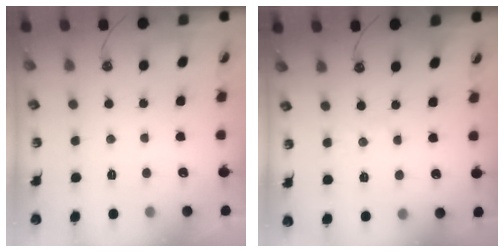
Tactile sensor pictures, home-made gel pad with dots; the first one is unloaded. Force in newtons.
{"total": 4.2, "press": 4.2, "slide": 0.4}